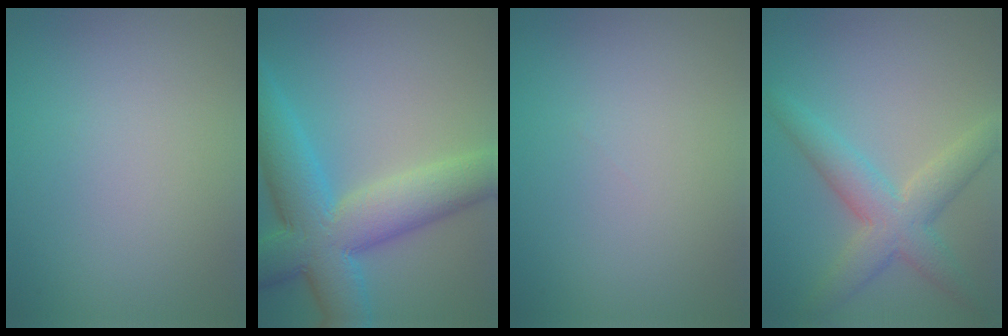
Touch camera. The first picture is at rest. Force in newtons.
{"total": 10.4, "press": 10.4, "slide": 0.4}
{"total": 0.0}
{"total": 5.0, "press": 5.0, "slide": 0.2}